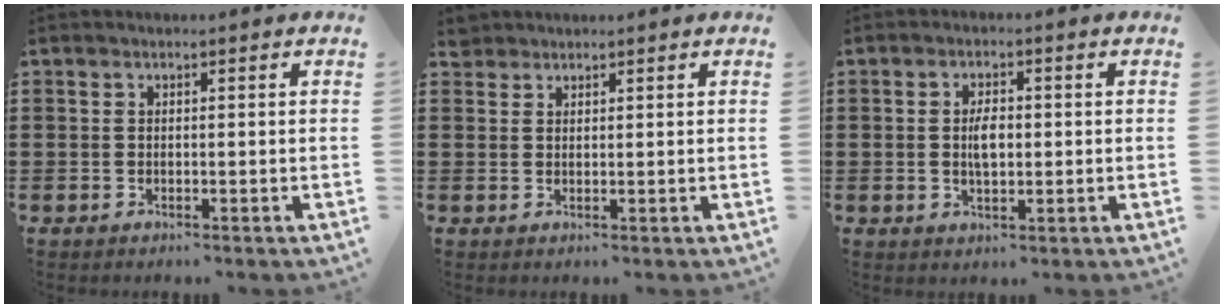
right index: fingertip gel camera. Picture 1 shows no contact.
{"total": 1.9, "force": [1.7, 0.9, -0.1], "torque": [-0.004, 0.007, 0.034]}
{"total": 3.6, "force": [0.1, 1.7, 3.2], "torque": [-0.053, 0.002, -0.002]}